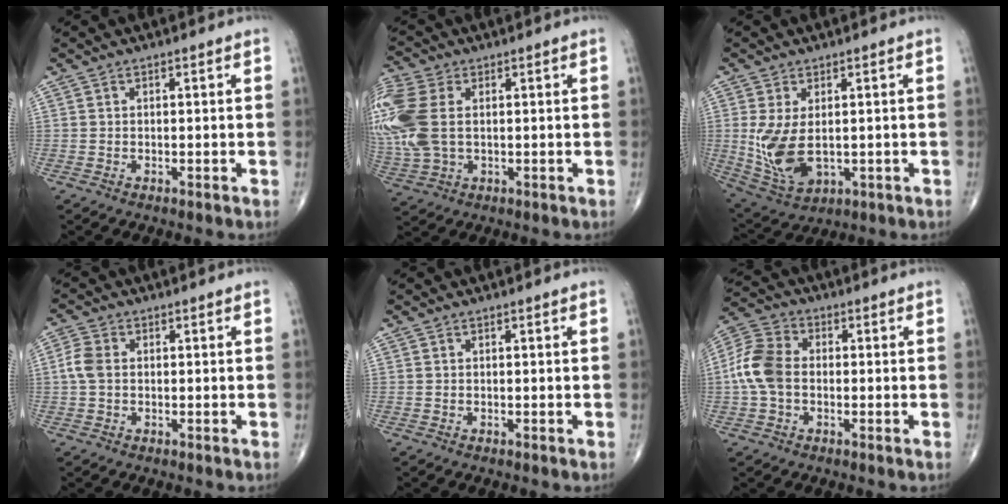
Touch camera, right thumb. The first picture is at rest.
{"total": 14.8, "force": [2.0, 9.5, 11.2], "torque": [-0.304, 0.008, 0.044]}
{"total": 10.3, "force": [0.0, 5.9, 8.4], "torque": [-0.171, -0.014, 0.019]}
{"total": 3.8, "force": [0.1, 2.6, 2.7], "torque": [-0.066, 0.009, -0.004]}
{"total": 0.0}
{"total": 9.4, "force": [-0.6, 6.5, 6.7], "torque": [-0.141, 0.027, -0.024]}